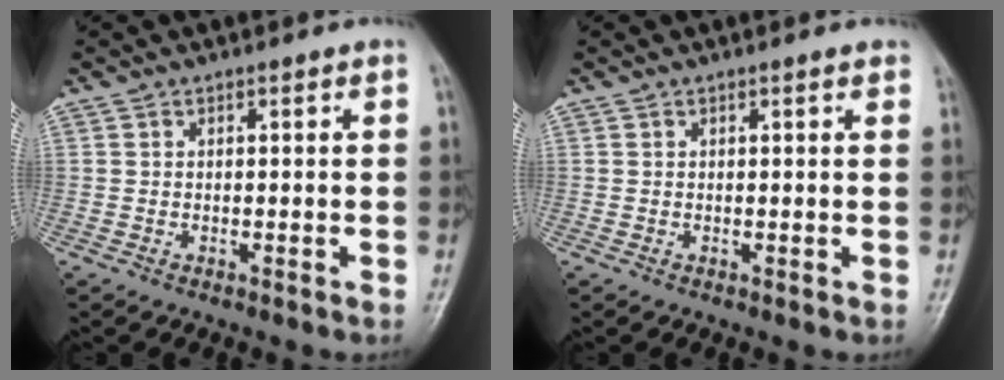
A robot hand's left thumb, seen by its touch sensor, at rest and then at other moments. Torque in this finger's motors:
{"motor_torque": [-0.36, 0.12, -0.29, -0.10, 0.02]}